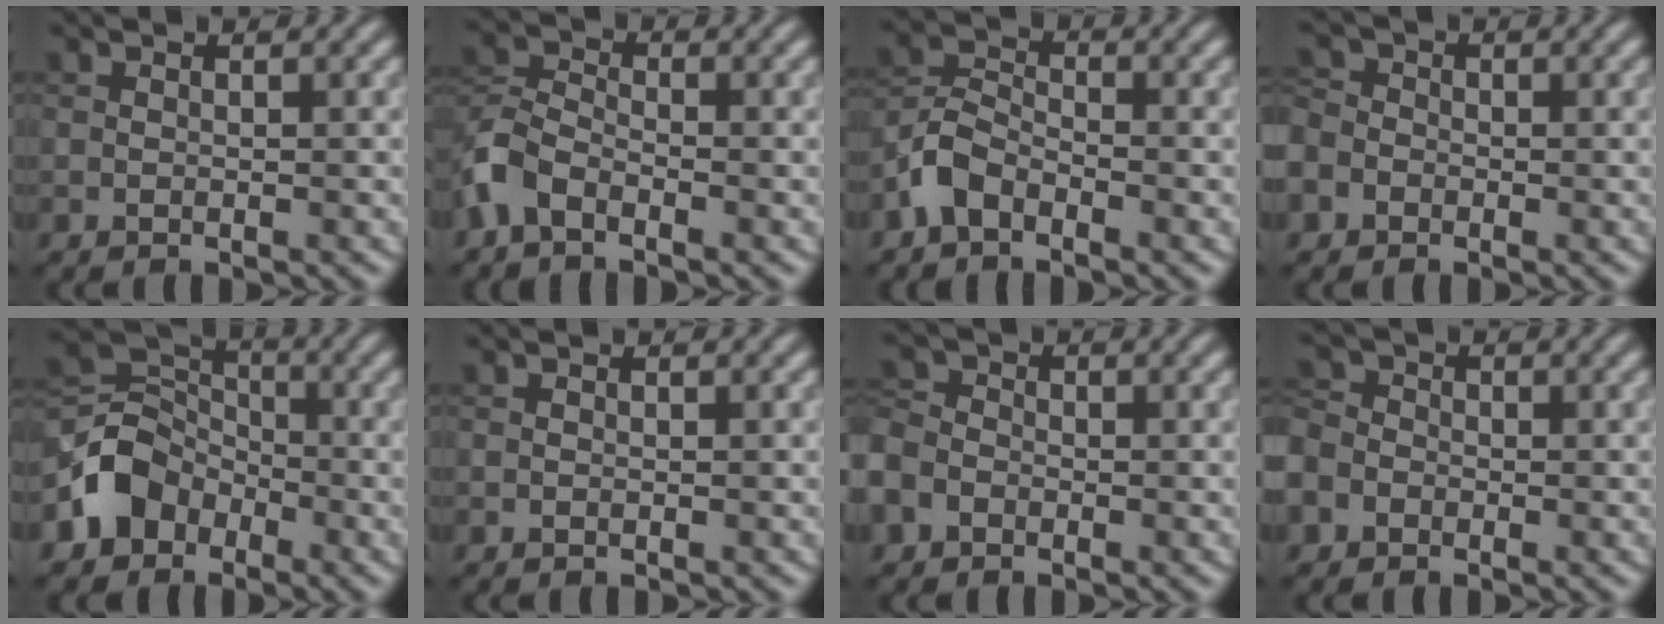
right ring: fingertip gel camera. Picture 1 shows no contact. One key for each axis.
{"total": 4.1, "fx": -2.3, "fy": 2.3, "fz": 2.5, "tx": -0.060, "ty": 0.004, "tz": -0.060}
{"total": 3.4, "fx": -2.2, "fy": 1.9, "fz": 1.7, "tx": -0.036, "ty": 0.008, "tz": -0.058}
{"total": 4.3, "fx": -1.8, "fy": 3.6, "fz": 1.5, "tx": -0.028, "ty": 0.005, "tz": -0.050}
{"total": 4.7, "fx": -2.4, "fy": 3.8, "fz": 1.3, "tx": -0.009, "ty": 0.007, "tz": -0.057}
{"total": 0.0}
{"total": 5.0, "fx": -2.4, "fy": 3.8, "fz": 2.0, "tx": -0.042, "ty": -0.005, "tz": -0.053}
{"total": 5.3, "fx": -2.4, "fy": 4.2, "fz": 2.0, "tx": -0.040, "ty": 0.001, "tz": -0.056}